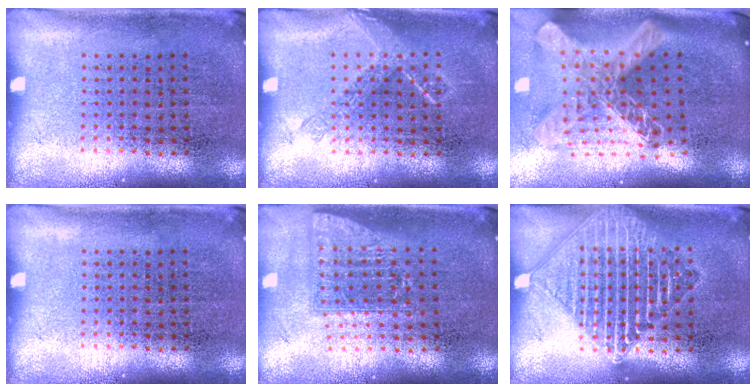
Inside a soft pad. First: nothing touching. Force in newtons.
{"total": 1.0, "press": 0.9, "slide": 0.3}
{"total": 2.9, "press": 2.1, "slide": 2.1}
{"total": 0.0}
{"total": 1.6, "press": 1.2, "slide": 1.0}
{"total": 3.3, "press": 3.2, "slide": 0.5}